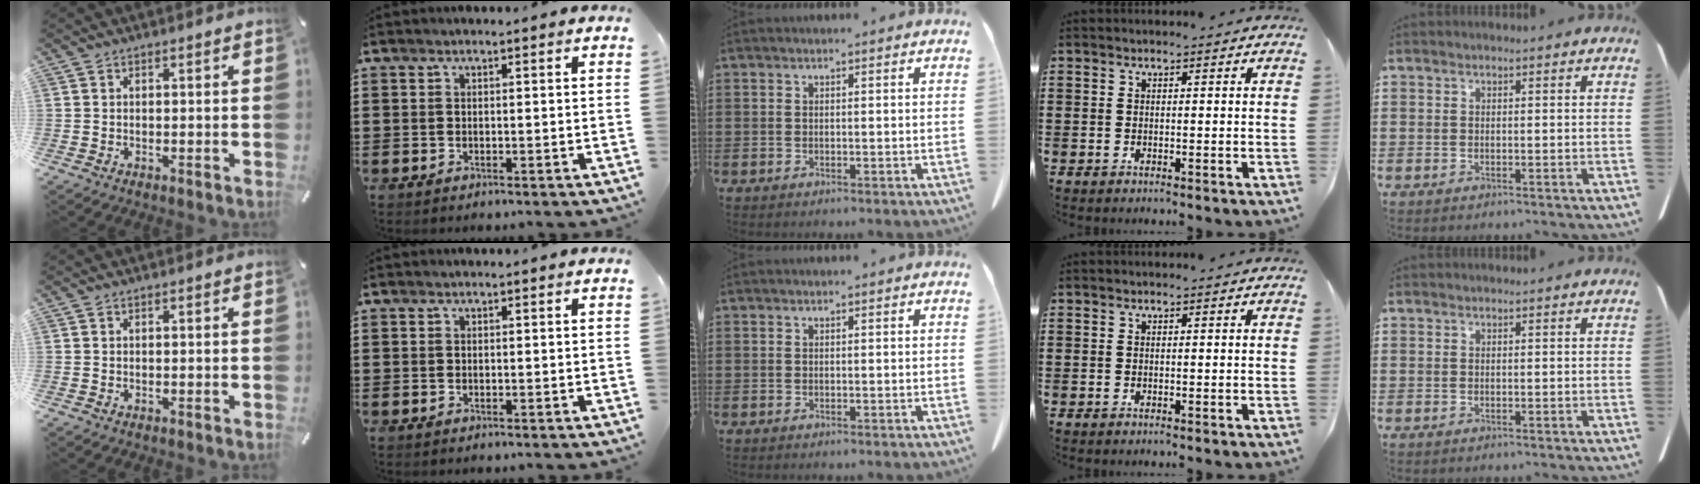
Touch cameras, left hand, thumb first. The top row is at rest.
{}